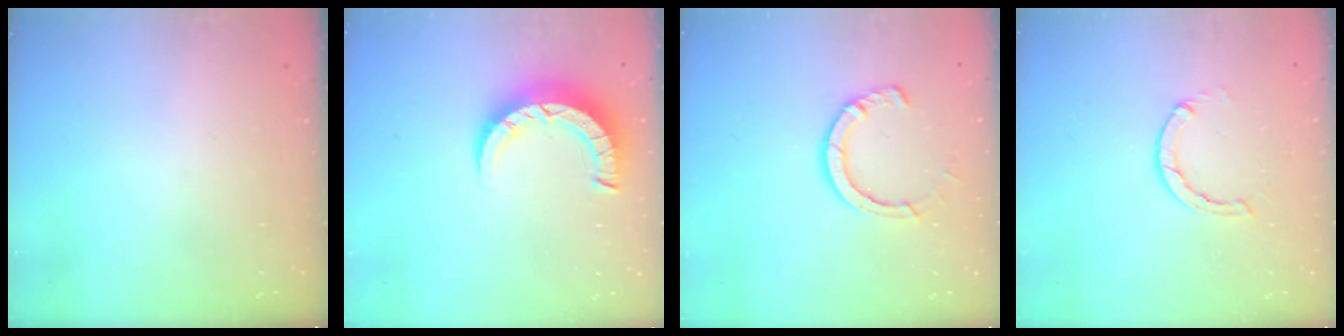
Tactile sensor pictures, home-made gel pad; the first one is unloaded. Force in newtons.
{"total": 6.7, "press": 6.7, "slide": 0.7}
{"total": 7.5, "press": 7.4, "slide": 1.0}
{"total": 2.8, "press": 2.7, "slide": 0.4}